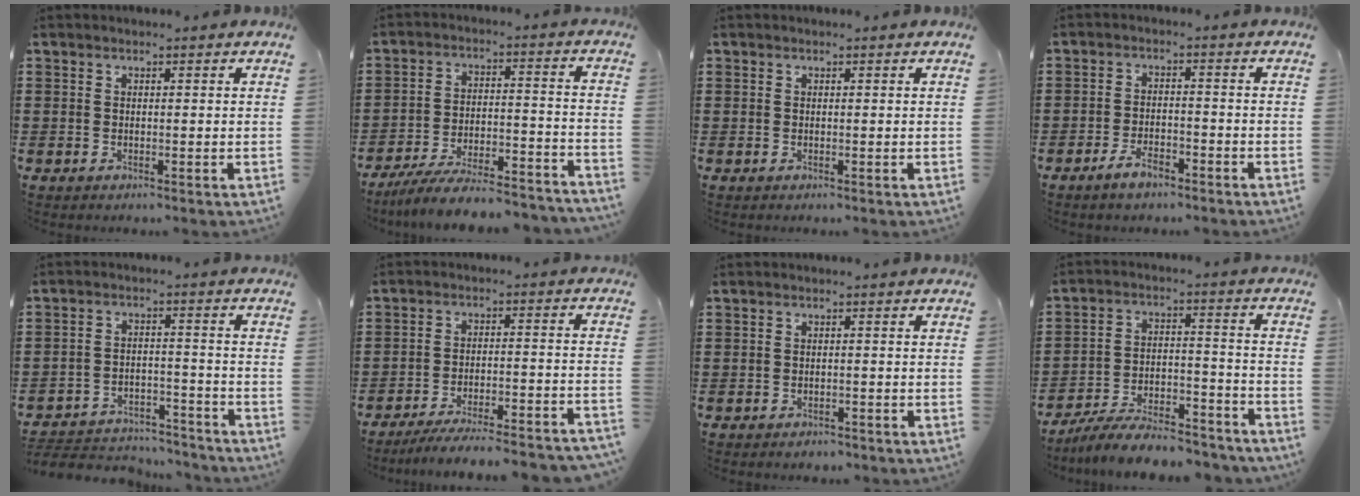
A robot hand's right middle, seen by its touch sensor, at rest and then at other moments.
{"total": 8.0, "force": [-7.5, 0.5, 2.9], "torque": [-0.045, 0.008, -0.144]}
{"total": 0.0}
{"total": 4.0, "force": [-3.1, 1.6, 2.1], "torque": [-0.041, 0.009, -0.060]}
{"total": 4.6, "force": [-4.4, 1.2, 0.5], "torque": [-0.018, 0.010, -0.095]}
{"total": 6.0, "force": [-5.7, 0.0, 2.0], "torque": [-0.029, -0.003, -0.108]}
{"total": 1.2, "force": [-1.2, 0.4, -0.1], "torque": [-0.003, 0.004, -0.028]}
{"total": 8.8, "force": [-8.2, 1.2, 2.8], "torque": [-0.040, 0.021, -0.158]}